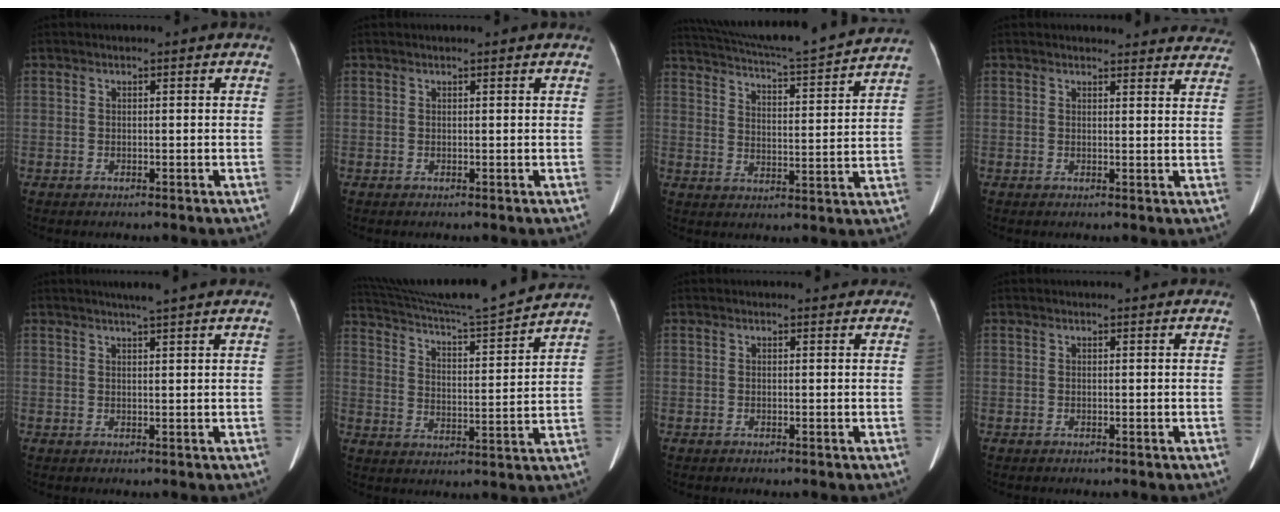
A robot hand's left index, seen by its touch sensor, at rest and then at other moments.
{"total": 2.1, "force": [1.9, 0.2, 0.8], "torque": [-0.013, 0.016, 0.021]}
{"total": 19.5, "force": [18.2, -0.1, 7.1], "torque": [-0.131, -0.013, 0.253]}
{"total": 15.5, "force": [14.9, 3.4, 2.5], "torque": [0.002, -0.028, 0.145]}
{"total": 4.5, "force": [3.8, -0.4, 2.4], "torque": [-0.034, 0.011, 0.051]}
{"total": 19.3, "force": [18.0, -1.3, 6.7], "torque": [-0.128, -0.029, 0.270]}
{"total": 1.9, "force": [1.7, 0.8, 0.3], "torque": [-0.003, 0.004, 0.010]}
{"total": 1.0, "force": [1.0, 0.2, 0.1], "torque": [-0.011, 0.005, 0.011]}